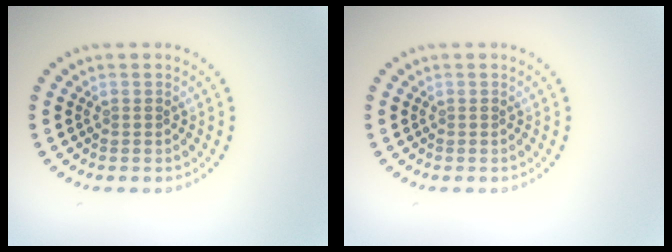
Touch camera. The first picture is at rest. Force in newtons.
{"total": 0.0}